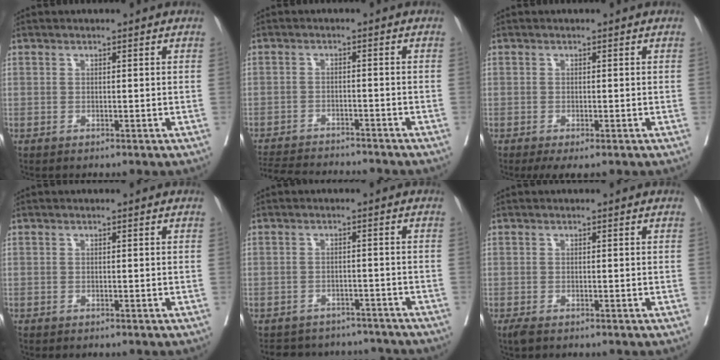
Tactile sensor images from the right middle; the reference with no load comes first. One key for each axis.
{"total": 12.3, "fx": -11.7, "fy": 1.4, "fz": 3.8, "tx": -0.068, "ty": -0.007, "tz": -0.167}
{"total": 3.0, "fx": -1.9, "fy": 1.0, "fz": 2.1, "tx": -0.033, "ty": -0.009, "tz": -0.027}
{"total": 0.0}
{"total": 10.2, "fx": -9.5, "fy": 3.6, "fz": 1.2, "tx": -0.022, "ty": 0.017, "tz": -0.115}
{"total": 1.6, "fx": -1.2, "fy": 0.5, "fz": 1.0, "tx": -0.022, "ty": -0.007, "tz": -0.020}